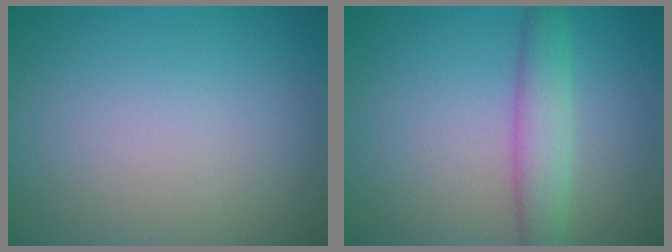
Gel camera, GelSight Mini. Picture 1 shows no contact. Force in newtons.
{"total": 3.5, "press": 3.5, "slide": 0.1}